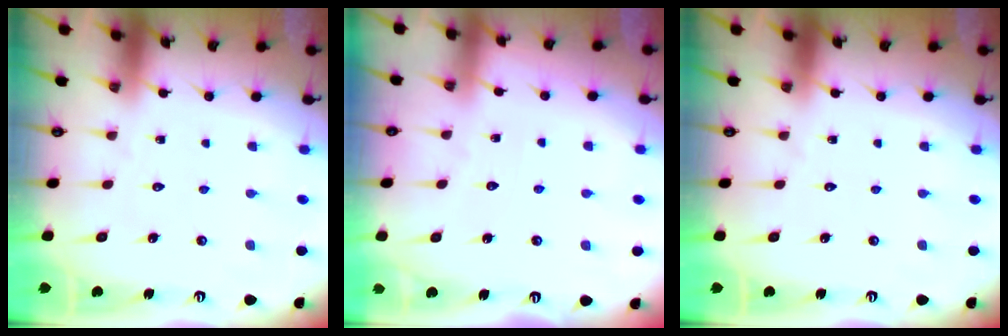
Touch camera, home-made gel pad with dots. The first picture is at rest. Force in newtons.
{"total": 2.0, "press": 2.0, "slide": 0.3}
{"total": 0.0}